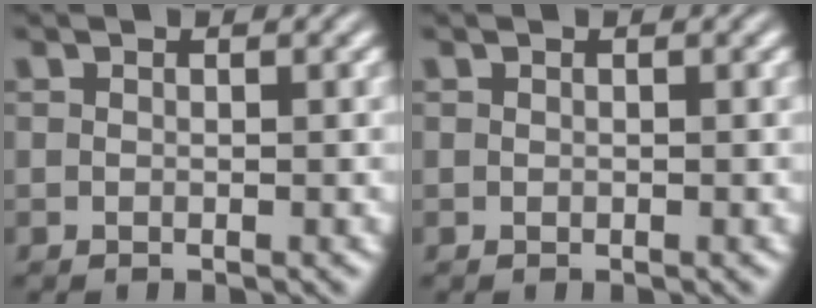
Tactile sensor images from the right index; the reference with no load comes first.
{"total": 0.0}